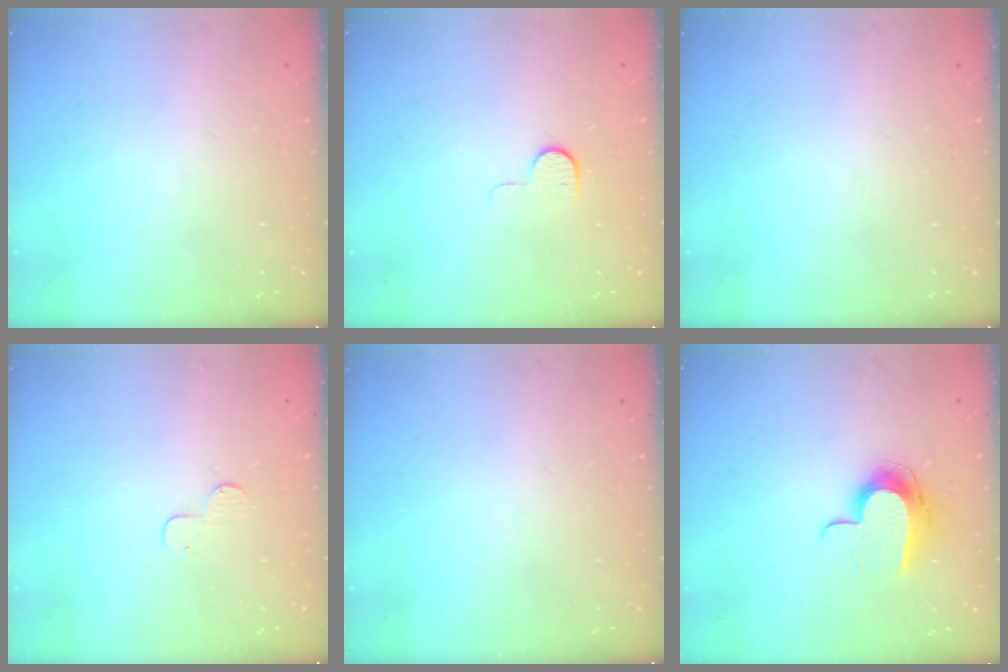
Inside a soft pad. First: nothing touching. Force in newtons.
{"total": 6.8, "press": 6.8, "slide": 0.6}
{"total": 0.0}
{"total": 3.7, "press": 3.7, "slide": 0.3}
{"total": 0.0}
{"total": 10.9, "press": 10.9, "slide": 0.7}